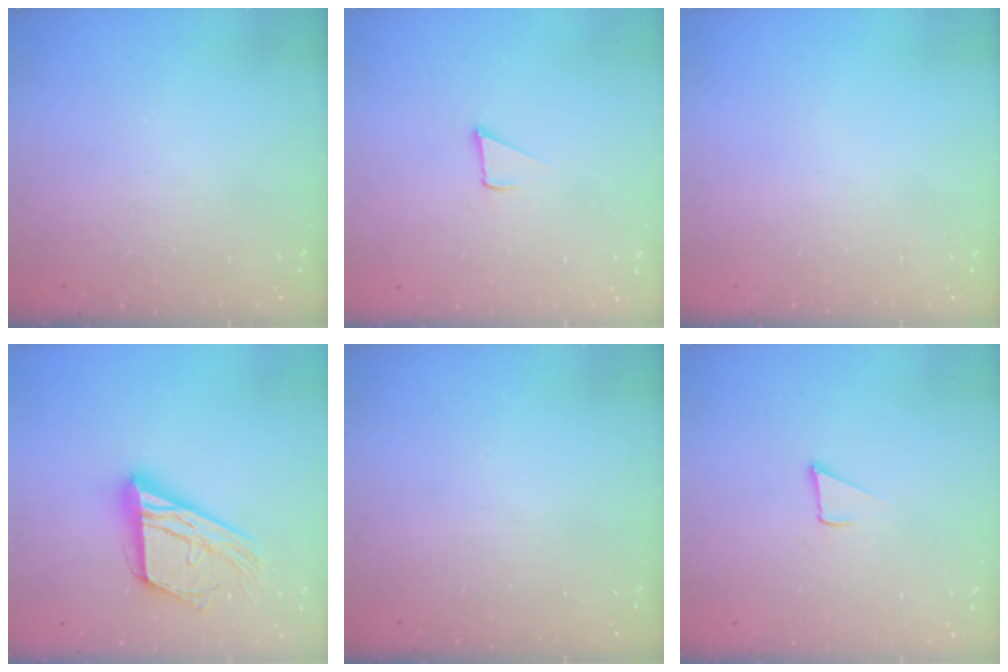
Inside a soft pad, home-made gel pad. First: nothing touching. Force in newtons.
{"total": 2.8, "press": 2.8, "slide": 0.2}
{"total": 0.0}
{"total": 18.7, "press": 18.6, "slide": 1.8}
{"total": 0.0}
{"total": 2.8, "press": 2.8, "slide": 0.2}